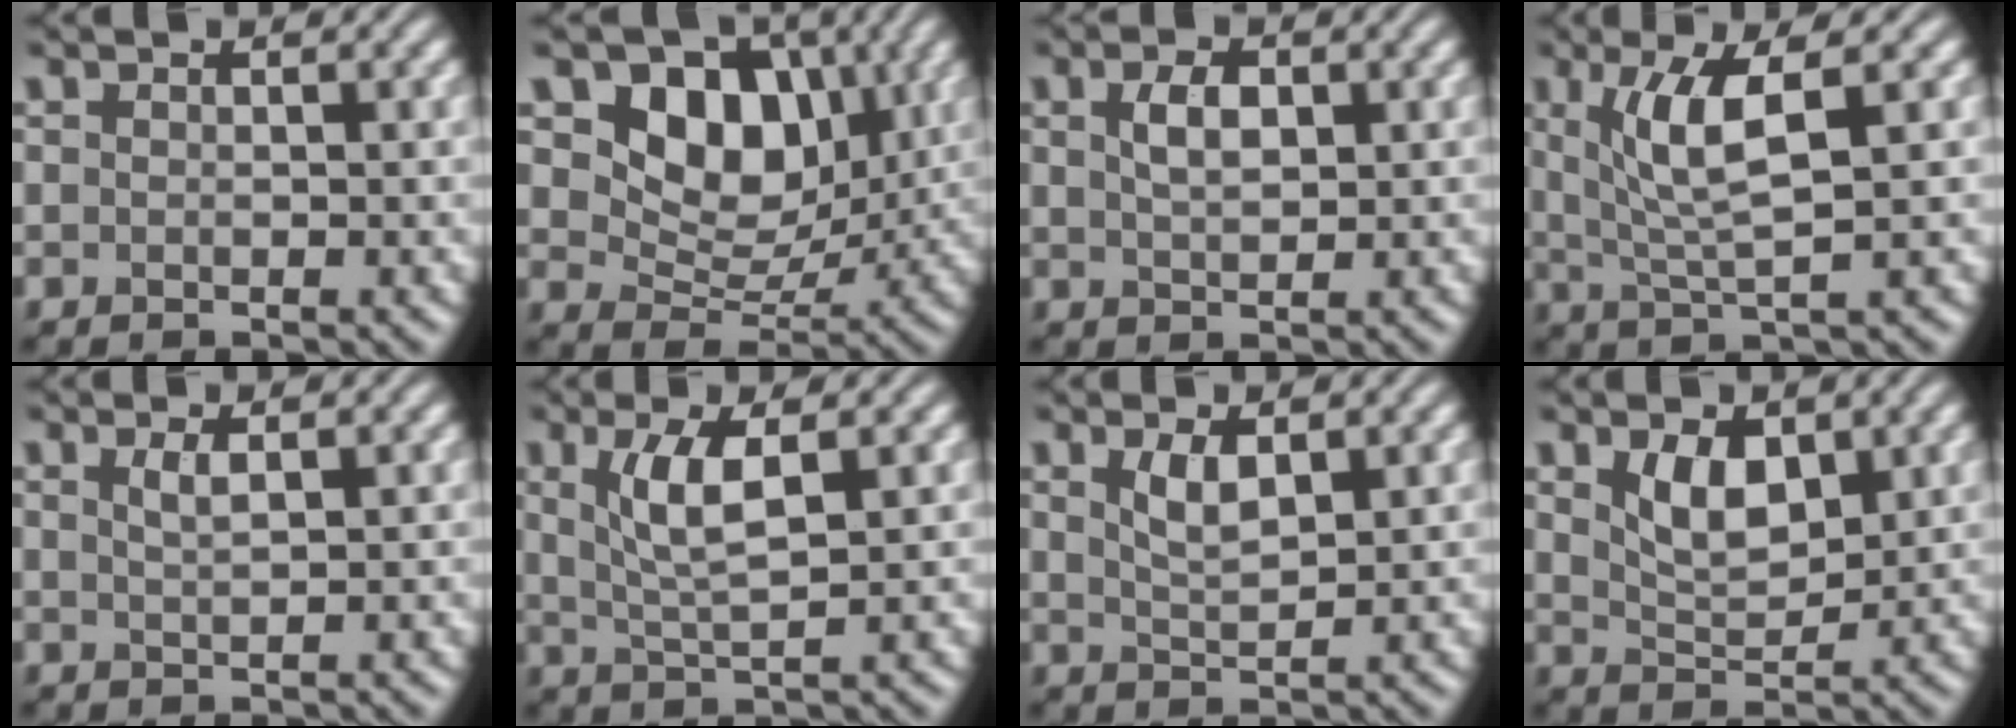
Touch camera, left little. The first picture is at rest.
{"total": 7.6, "force": [2.6, 5.5, 4.5], "torque": [-0.070, -0.011, 0.033]}
{"total": 2.5, "force": [0.8, 1.4, 1.9], "torque": [-0.043, 0.002, 0.017]}
{"total": 5.0, "force": [1.5, 1.1, 4.6], "torque": [-0.093, 0.001, 0.033]}
{"total": 1.3, "force": [0.6, 0.4, 1.1], "torque": [-0.020, 0.003, 0.011]}
{"total": 4.1, "force": [1.3, 1.1, 3.7], "torque": [-0.078, -0.001, 0.027]}
{"total": 2.2, "force": [1.2, 0.7, 1.7], "torque": [-0.038, -0.002, 0.025]}
{"total": 3.3, "force": [1.6, 1.6, 2.3], "torque": [-0.049, -0.004, 0.035]}